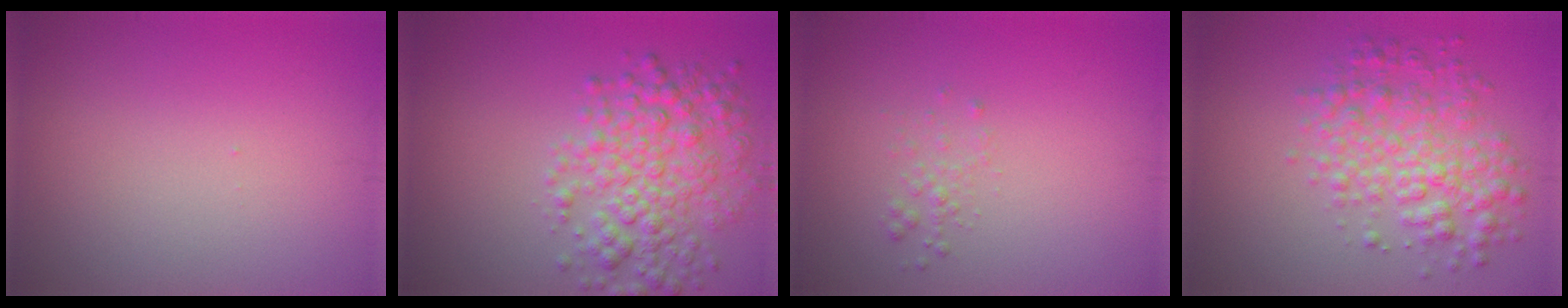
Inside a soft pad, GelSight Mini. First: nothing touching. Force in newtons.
{"total": 5.7, "press": 5.7, "slide": 0.2}
{"total": 1.0, "press": 1.0, "slide": 0.1}
{"total": 4.9, "press": 4.9, "slide": 0.1}